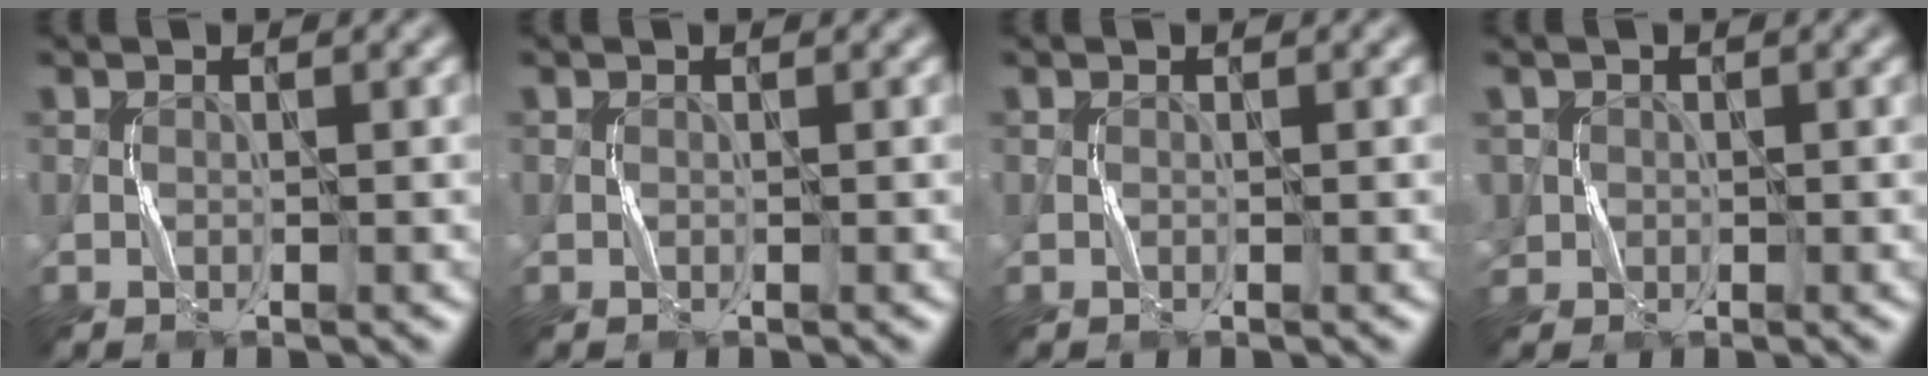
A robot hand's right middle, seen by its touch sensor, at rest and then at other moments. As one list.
[{"total": 0.0}, {"total": 0.0}, {"total": 1.4, "force": [0.0, 1.4, 0.0], "torque": [0.007, -0.001, 0.003]}]